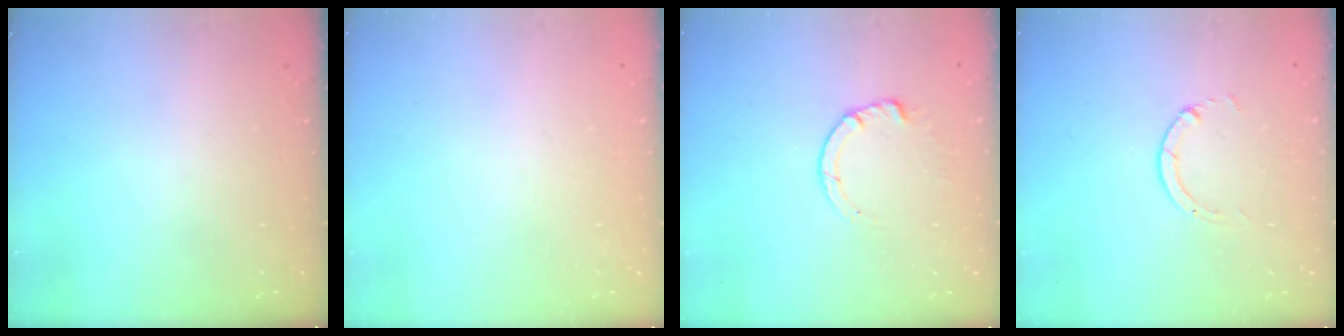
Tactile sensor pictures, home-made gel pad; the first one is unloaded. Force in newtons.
{"total": 2.6, "press": 2.6, "slide": 0.2}
{"total": 3.3, "press": 3.3, "slide": 0.4}
{"total": 1.3, "press": 1.3, "slide": 0.2}